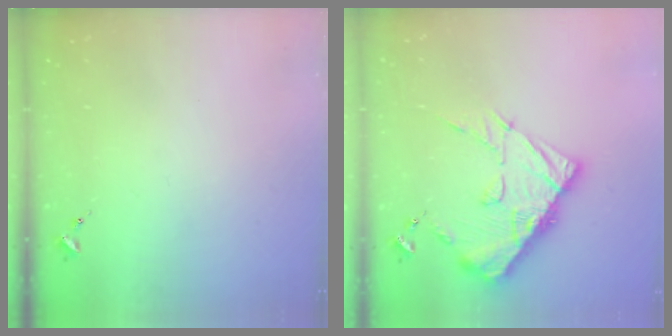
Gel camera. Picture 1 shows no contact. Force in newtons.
{"total": 18.5, "press": 18.5, "slide": 1.8}